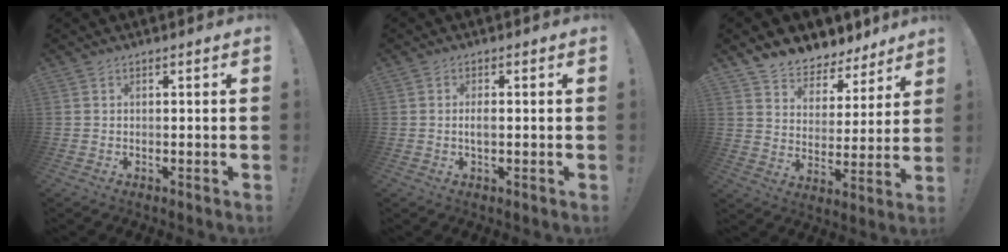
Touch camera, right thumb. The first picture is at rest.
{"total": 2.1, "force": [-0.4, 0.6, 1.9], "torque": [-0.038, -0.003, -0.011]}
{"total": 7.2, "force": [6.4, 3.4, 0.5], "torque": [-0.011, -0.069, 0.120]}